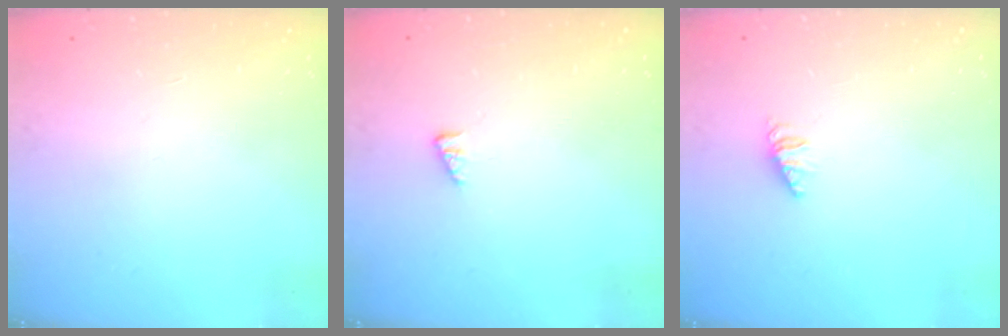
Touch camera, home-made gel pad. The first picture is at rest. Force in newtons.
{"total": 1.6, "press": 1.5, "slide": 0.4}
{"total": 1.2, "press": 1.2, "slide": 0.3}